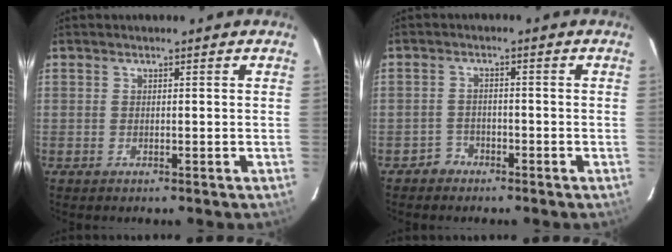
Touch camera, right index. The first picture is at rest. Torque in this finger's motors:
{"motor_torque": [0.02, -0.13, -0.14, -0.09]}